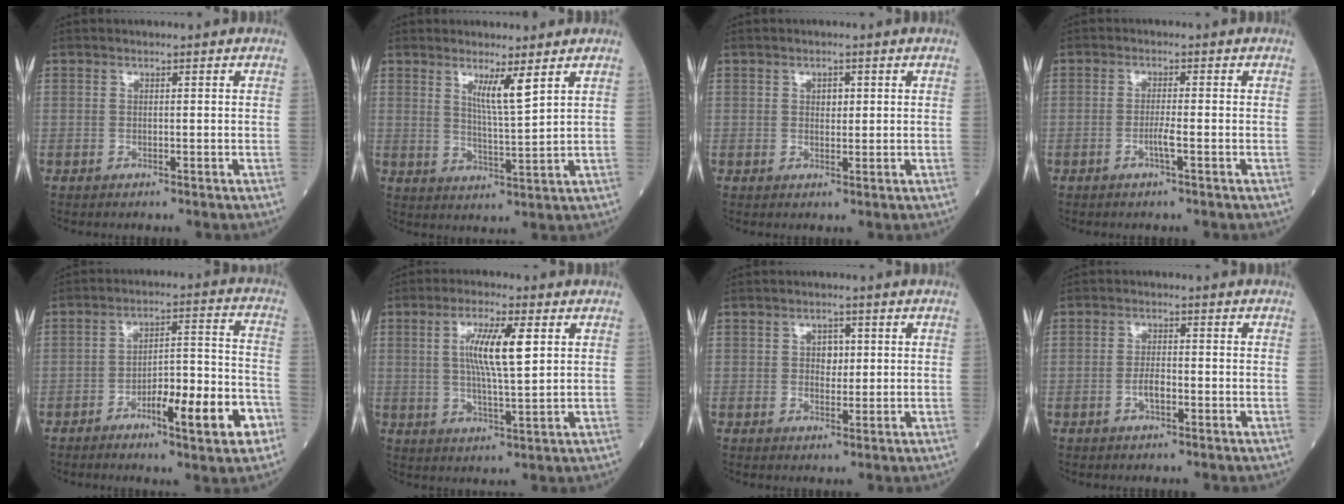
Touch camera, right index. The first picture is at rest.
{"total": 4.8, "force": [2.8, -0.5, 3.8], "torque": [-0.068, -0.018, 0.051]}
{"total": 1.5, "force": [0.5, 1.0, 1.0], "torque": [-0.009, 0.000, 0.006]}
{"total": 2.0, "force": [-0.9, -0.2, 1.8], "torque": [-0.039, -0.001, -0.017]}
{"total": 11.9, "force": [-5.6, 2.2, 10.3], "torque": [-0.153, 0.022, -0.079]}
{"total": 8.4, "force": [2.2, 1.0, 8.0], "torque": [-0.150, 0.004, 0.040]}
{"total": 2.5, "force": [0.5, 1.8, 1.8], "torque": [-0.022, 0.001, 0.008]}
{"total": 2.5, "force": [-0.9, 0.8, 2.2], "torque": [-0.041, 0.003, -0.016]}